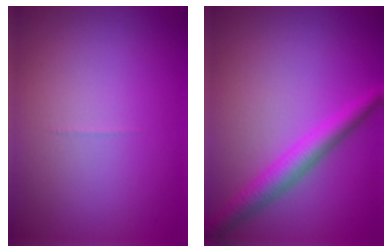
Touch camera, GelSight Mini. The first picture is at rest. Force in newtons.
{"total": 3.4, "press": 3.4, "slide": 0.1}